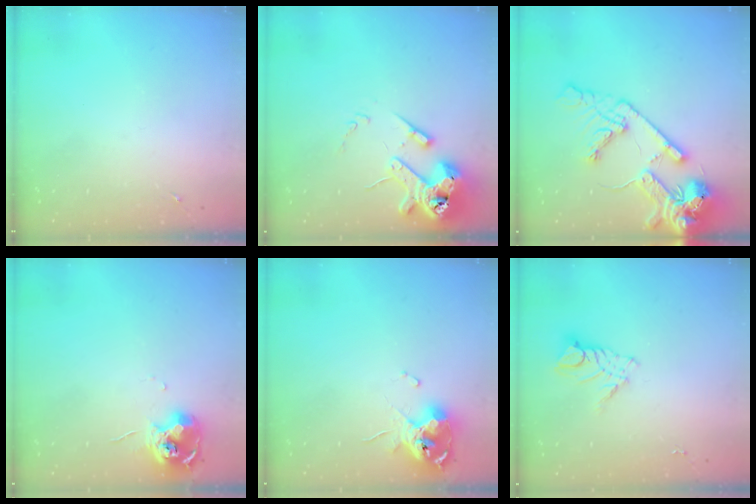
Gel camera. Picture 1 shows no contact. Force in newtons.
{"total": 14.6, "press": 14.5, "slide": 2.0}
{"total": 19.0, "press": 18.8, "slide": 2.9}
{"total": 11.7, "press": 11.6, "slide": 1.0}
{"total": 11.9, "press": 11.8, "slide": 1.4}
{"total": 8.9, "press": 8.9, "slide": 0.8}